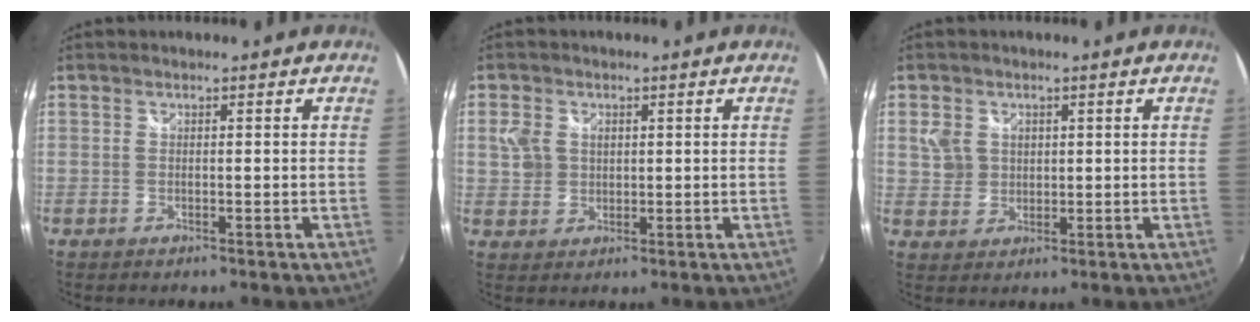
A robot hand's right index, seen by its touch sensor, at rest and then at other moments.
{"total": 4.3, "force": [1.0, 3.8, 1.9], "torque": [-0.035, 0.007, 0.021]}
{"total": 4.4, "force": [1.2, 3.9, 1.6], "torque": [-0.024, 0.008, 0.027]}